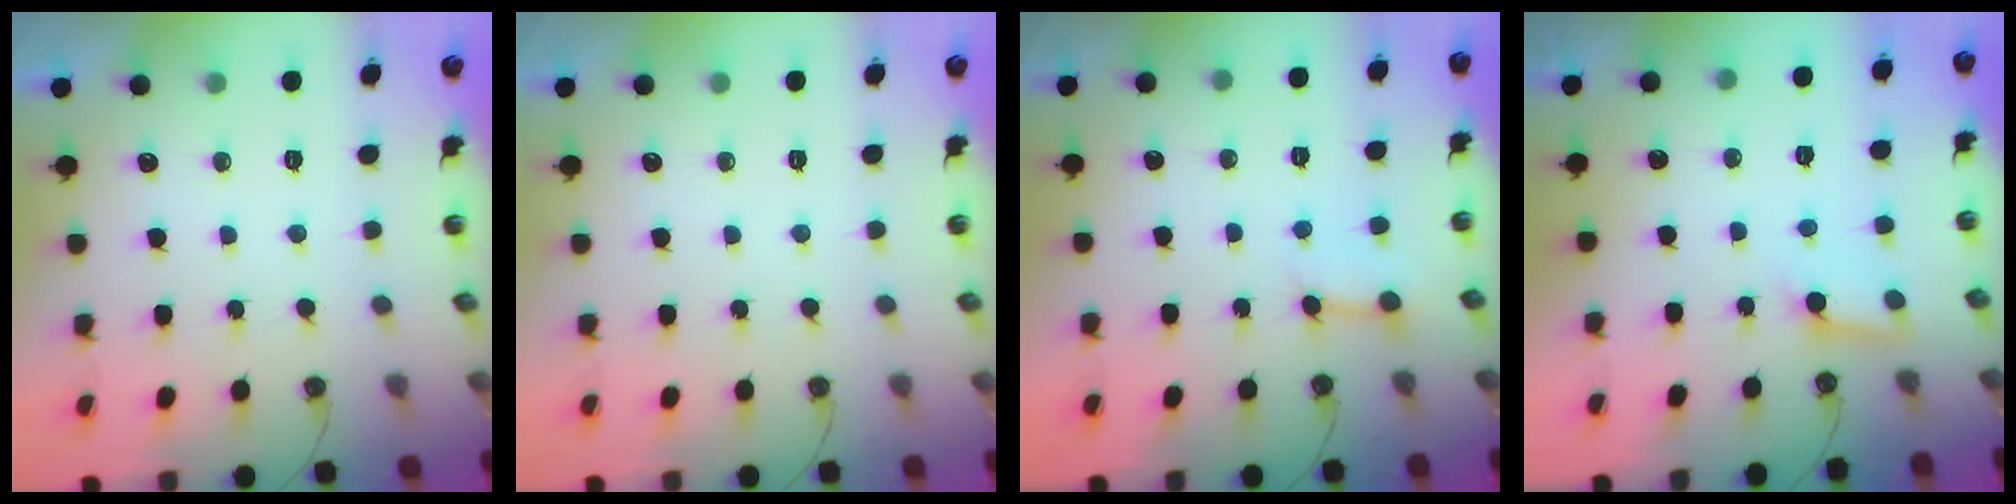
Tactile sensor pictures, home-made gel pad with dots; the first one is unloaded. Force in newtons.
{"total": 0.0}
{"total": 2.8, "press": 2.8, "slide": 0.2}
{"total": 3.0, "press": 3.0, "slide": 0.2}